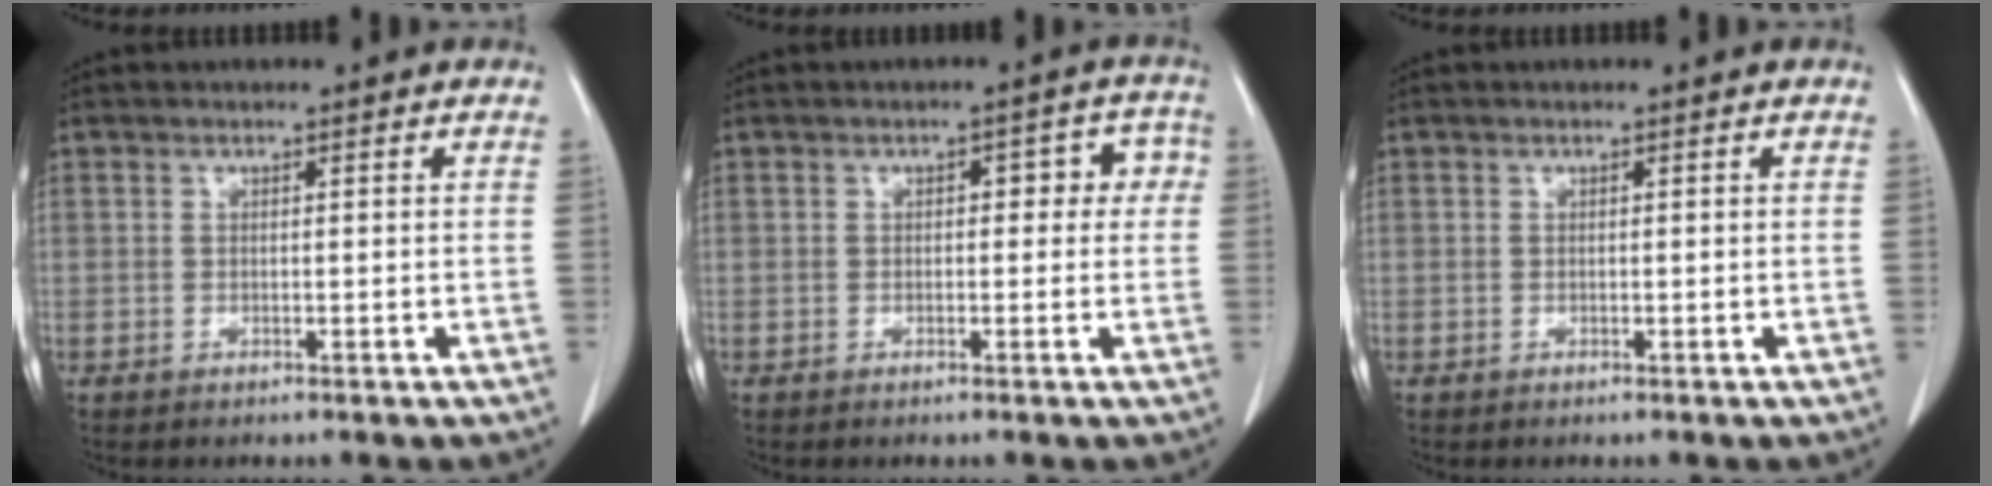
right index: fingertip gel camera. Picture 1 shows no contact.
{"total": 4.1, "force": [0.5, 2.2, 3.5], "torque": [-0.030, 0.029, 0.001]}
{"total": 0.0}